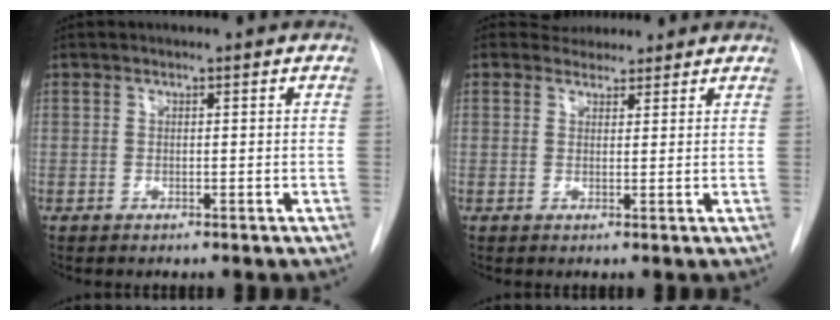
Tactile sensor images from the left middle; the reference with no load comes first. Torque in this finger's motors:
{"motor_torque": [0.04, -0.18, -0.07, 0.00]}